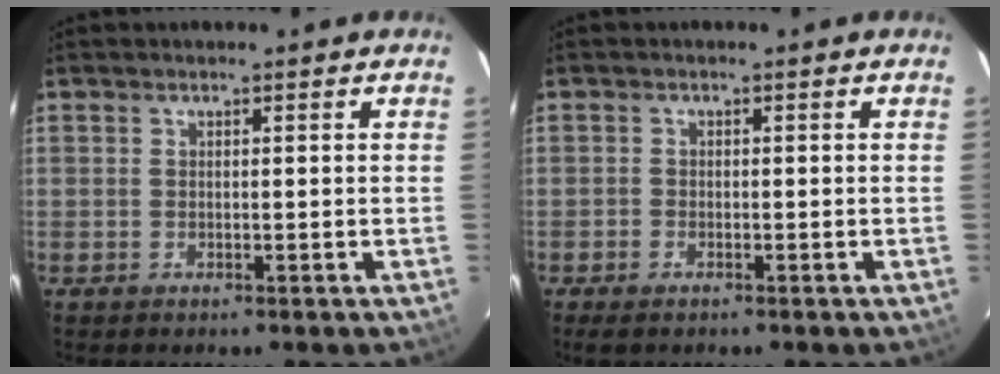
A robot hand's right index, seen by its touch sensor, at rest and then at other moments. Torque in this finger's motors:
{"motor_torque": [0.30, -0.01, 0.00, 0.01]}